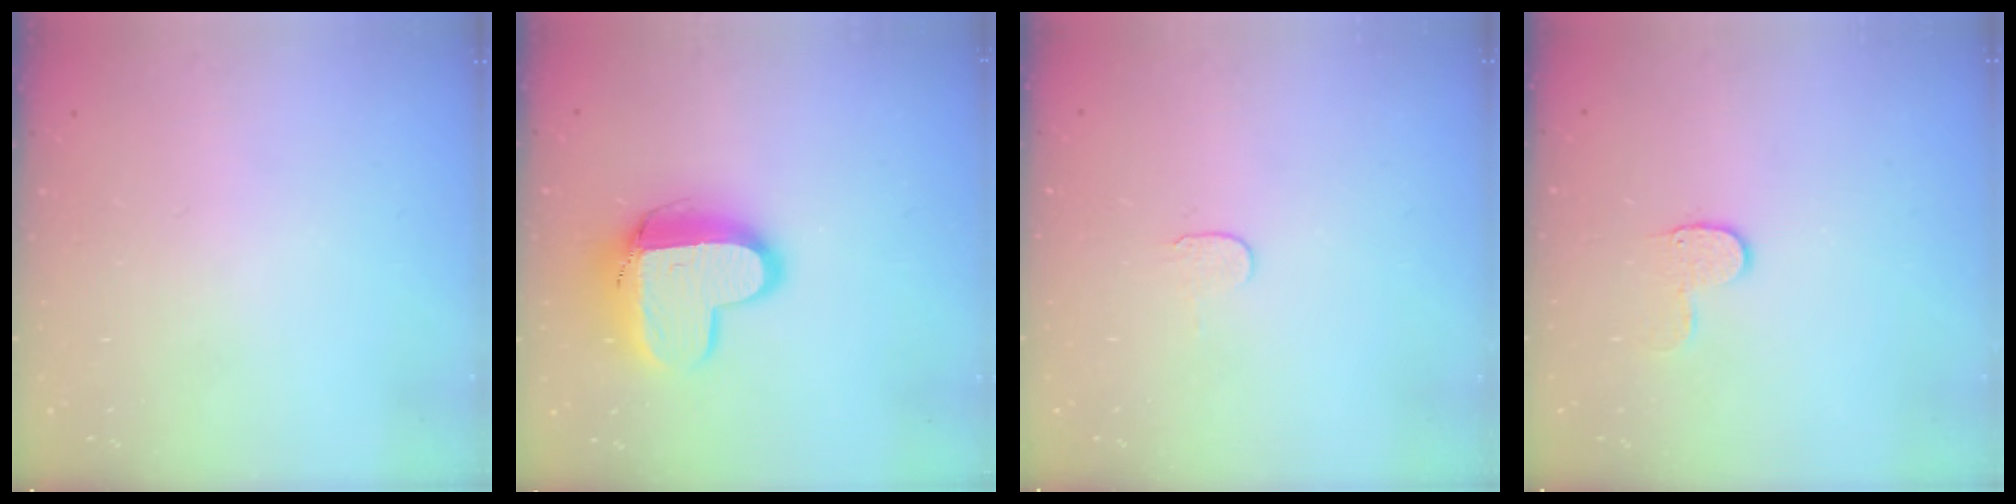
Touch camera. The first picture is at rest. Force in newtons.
{"total": 13.0, "press": 13.0, "slide": 1.2}
{"total": 3.9, "press": 3.8, "slide": 0.4}
{"total": 6.0, "press": 6.0, "slide": 0.6}